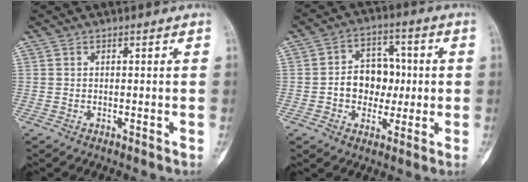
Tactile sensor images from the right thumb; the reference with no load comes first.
{"total": 10.2, "force": [-0.5, 8.0, 6.3], "torque": [-0.048, 0.026, -0.009]}